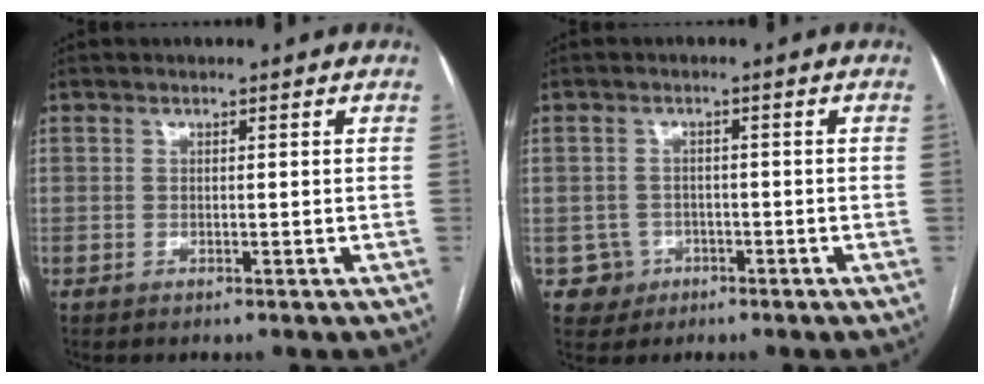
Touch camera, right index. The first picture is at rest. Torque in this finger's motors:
{"motor_torque": [-0.24, 0.12, -0.83, -0.20]}